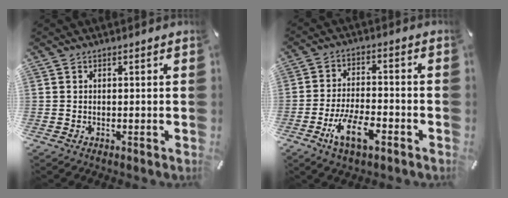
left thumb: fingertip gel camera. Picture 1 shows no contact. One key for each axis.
{"total": 10.1, "fx": -5.1, "fy": 4.4, "fz": 7.5, "tx": -0.151, "ty": 0.016, "tz": -0.093}